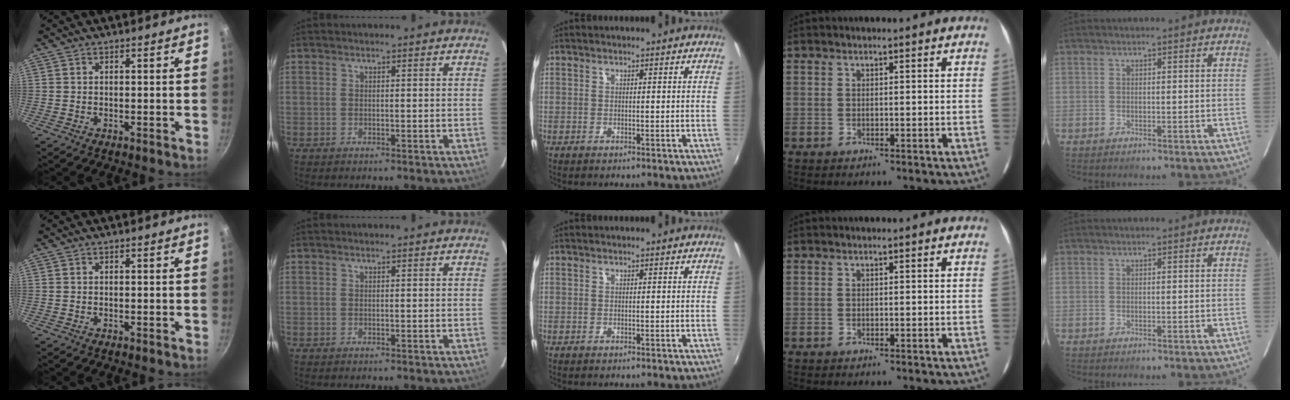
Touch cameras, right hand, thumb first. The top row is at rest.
{}